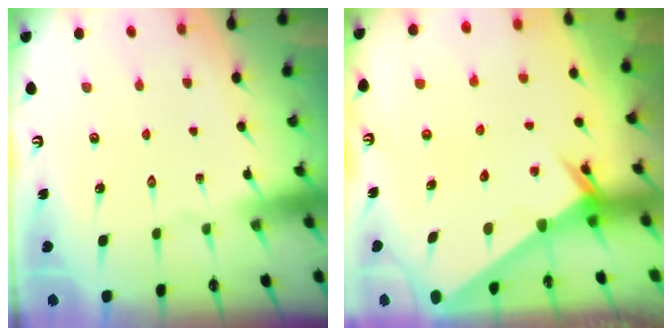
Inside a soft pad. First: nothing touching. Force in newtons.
{"total": 2.6, "press": 2.6, "slide": 0.1}